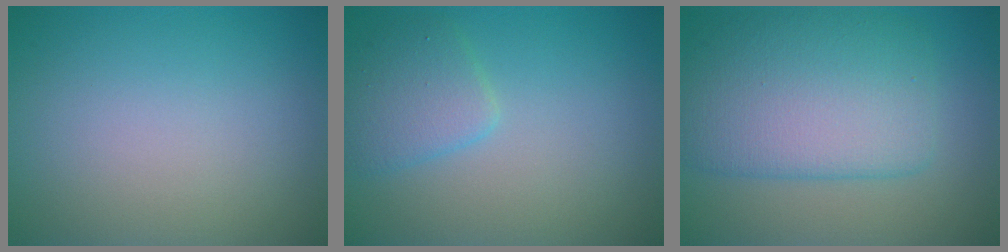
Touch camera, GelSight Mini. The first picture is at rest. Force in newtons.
{"total": 2.7, "press": 2.7, "slide": 0.1}
{"total": 7.7, "press": 7.7, "slide": 0.1}